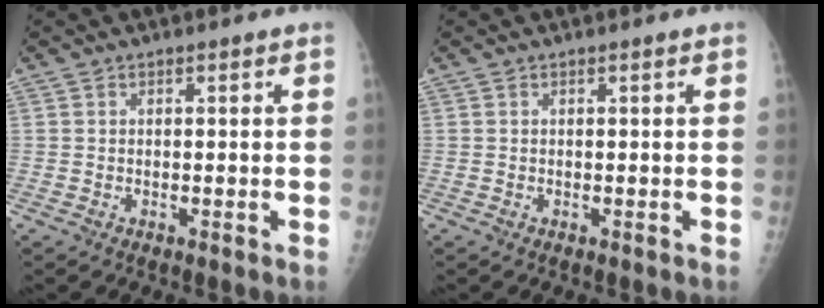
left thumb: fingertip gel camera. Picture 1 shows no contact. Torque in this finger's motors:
{"motor_torque": [0.00, 0.00, -0.02, 0.02, 0.00]}